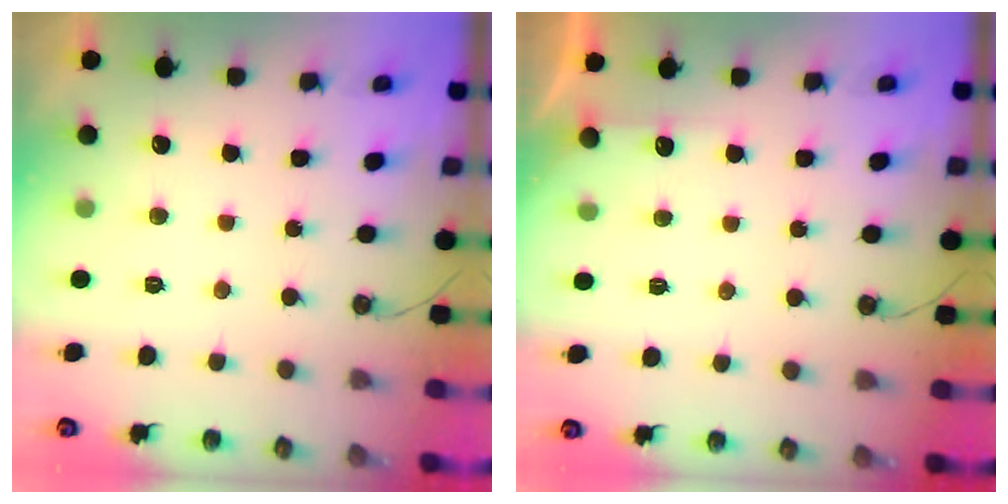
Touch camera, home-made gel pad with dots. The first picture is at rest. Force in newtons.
{"total": 3.7, "press": 3.6, "slide": 0.4}